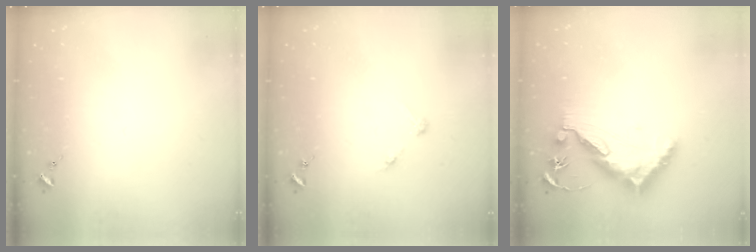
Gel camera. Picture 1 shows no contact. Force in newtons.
{"total": 3.2, "press": 3.1, "slide": 0.4}
{"total": 11.5, "press": 11.4, "slide": 0.7}